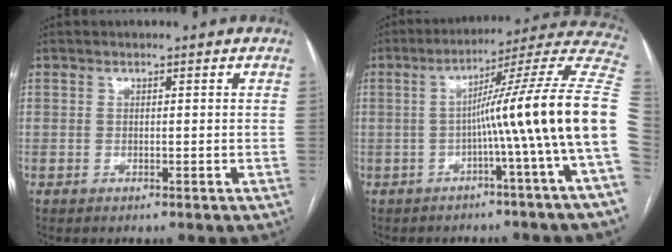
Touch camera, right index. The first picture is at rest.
{"total": 17.5, "force": [-2.7, -2.7, 17.1], "torque": [-0.209, 0.029, -0.053]}